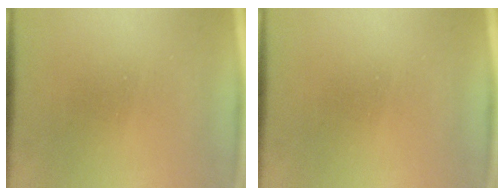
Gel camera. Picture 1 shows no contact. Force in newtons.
{"total": 0.0}